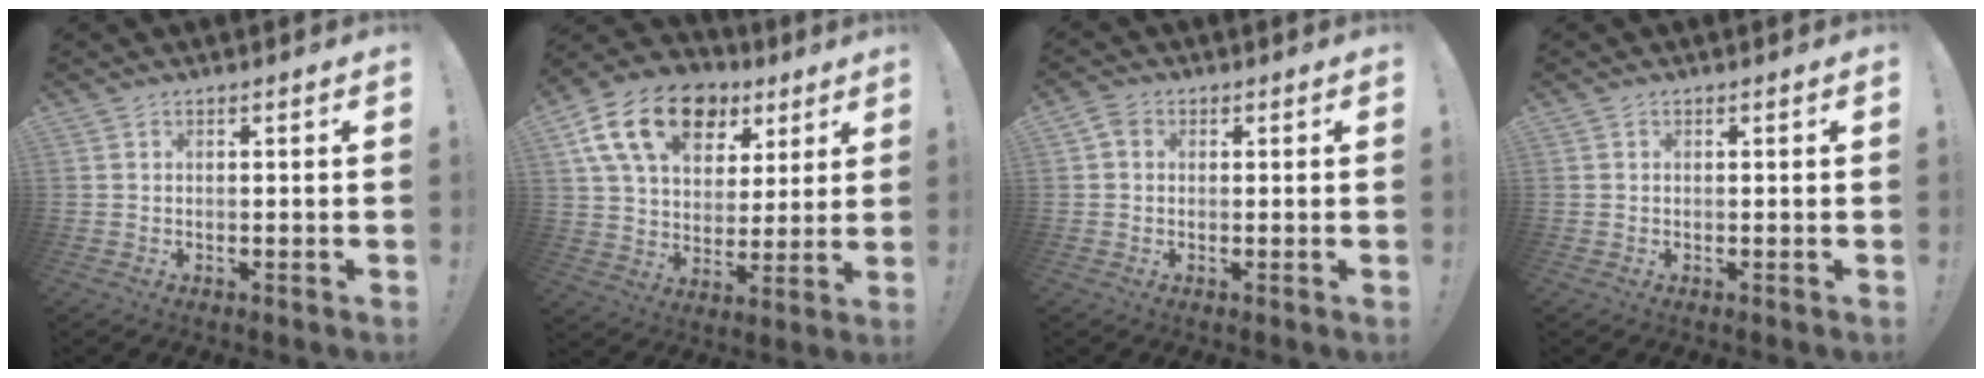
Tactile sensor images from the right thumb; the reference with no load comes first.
{"total": 19.7, "force": [9.7, 12.6, 11.7], "torque": [-0.188, -0.035, 0.176]}
{"total": 2.7, "force": [0.6, 2.2, 1.4], "torque": [-0.030, 0.007, 0.012]}
{"total": 0.0}